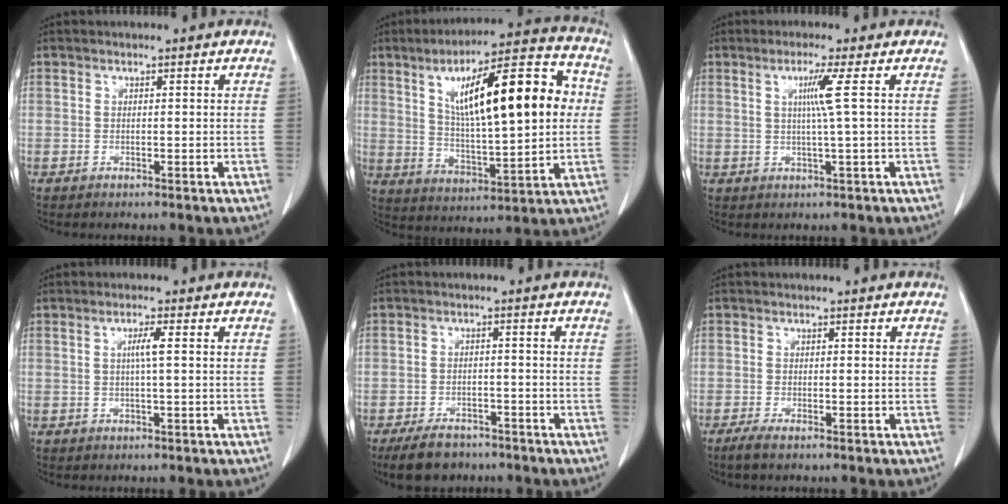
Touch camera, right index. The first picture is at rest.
{"total": 20.4, "force": [4.4, 4.4, 19.4], "torque": [-0.302, 0.030, 0.068]}
{"total": 3.9, "force": [0.8, -1.4, 3.5], "torque": [-0.070, -0.004, 0.017]}
{"total": 2.2, "force": [0.3, -0.3, 2.2], "torque": [-0.042, 0.001, 0.004]}
{"total": 6.3, "force": [-5.0, 2.9, 2.4], "torque": [-0.045, -0.003, -0.081]}
{"total": 1.9, "force": [-1.4, 0.0, 1.3], "torque": [-0.031, -0.006, -0.029]}